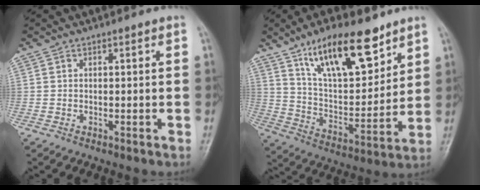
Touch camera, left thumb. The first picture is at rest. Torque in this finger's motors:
{"motor_torque": [0.31, 0.45, 1.05, -1.70, 0.28]}